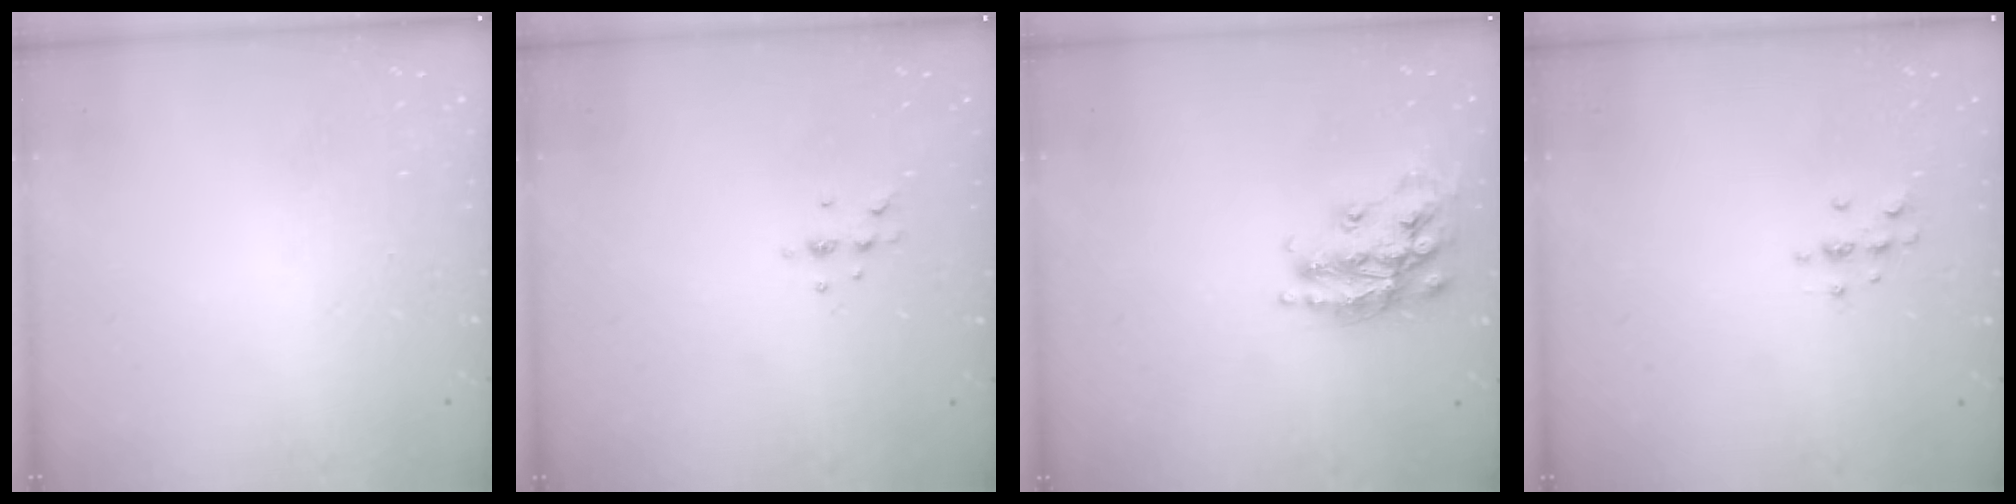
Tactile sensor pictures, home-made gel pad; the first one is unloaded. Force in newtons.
{"total": 3.8, "press": 3.8, "slide": 0.7}
{"total": 17.2, "press": 17.2, "slide": 1.2}
{"total": 4.1, "press": 4.1, "slide": 0.4}